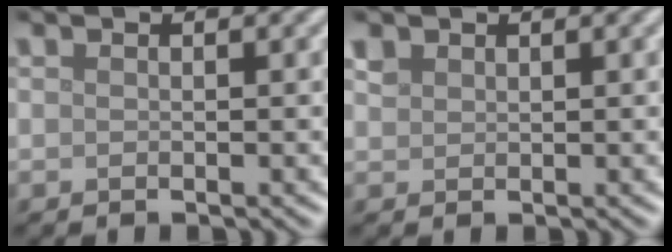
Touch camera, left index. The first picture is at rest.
{"total": 1.1, "force": [0.9, 0.7, 0.2], "torque": [-0.006, 0.003, 0.019]}